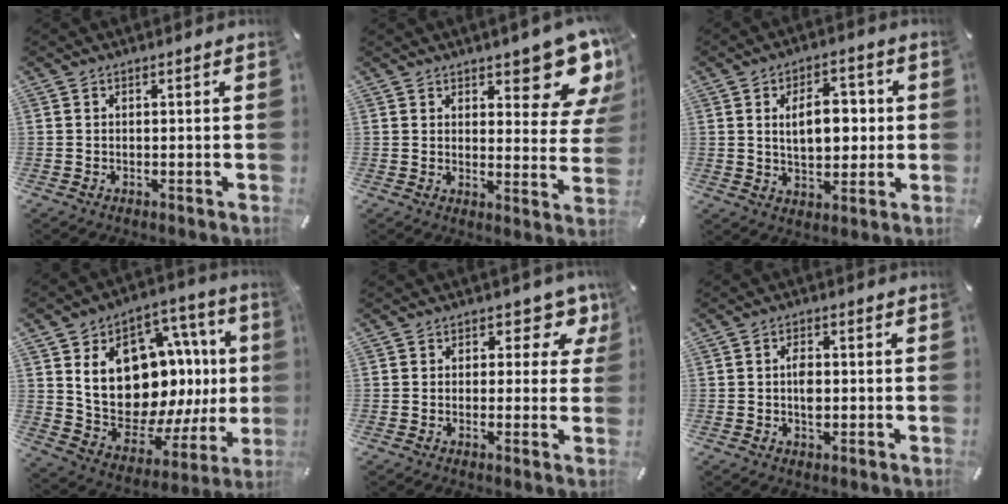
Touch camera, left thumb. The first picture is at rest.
{"total": 11.9, "force": [8.9, 4.5, 6.6], "torque": [-0.062, -0.077, 0.154]}
{"total": 10.5, "force": [1.4, 6.6, 8.1], "torque": [-0.125, 0.002, 0.019]}
{"total": 22.6, "force": [5.0, 15.3, 15.9], "torque": [-0.264, -0.051, 0.107]}
{"total": 5.6, "force": [2.5, 3.9, 3.2], "torque": [-0.027, -0.013, 0.035]}
{"total": 3.5, "force": [-0.1, 2.1, 2.9], "torque": [-0.047, 0.002, -0.005]}